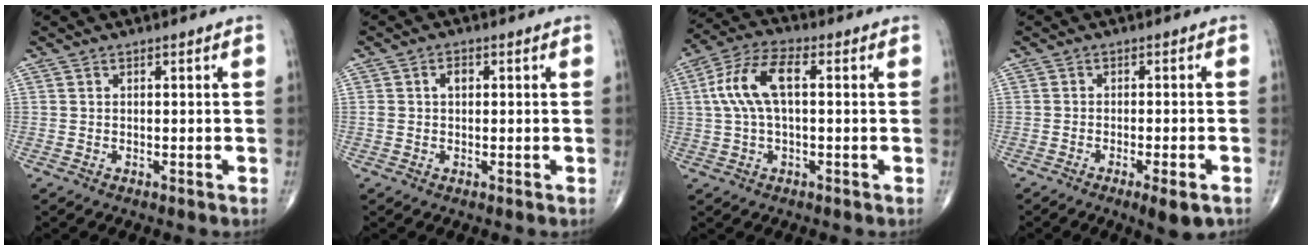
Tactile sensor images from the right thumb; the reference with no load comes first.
{"total": 2.4, "force": [0.5, 1.6, 1.7], "torque": [-0.029, 0.009, 0.010]}
{"total": 10.4, "force": [1.4, 4.7, 9.1], "torque": [-0.198, 0.033, 0.024]}
{"total": 5.3, "force": [-2.9, 1.1, 4.3], "torque": [-0.063, 0.000, -0.040]}